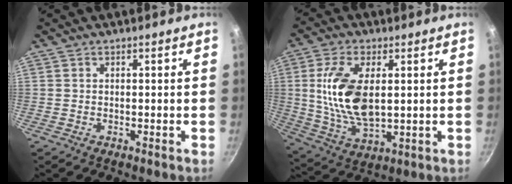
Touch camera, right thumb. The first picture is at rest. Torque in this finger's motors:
{"motor_torque": [1.27, 1.53, 1.62, 0.48, 0.59]}